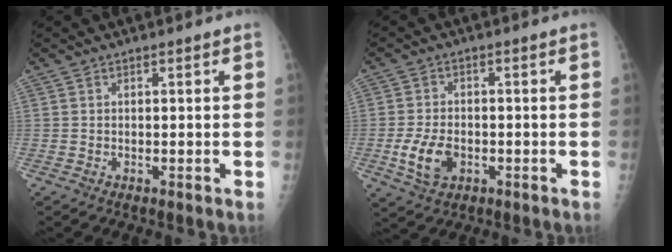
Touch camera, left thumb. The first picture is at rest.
{"total": 6.8, "force": [-1.9, 4.5, 4.8], "torque": [-0.090, 0.002, -0.030]}